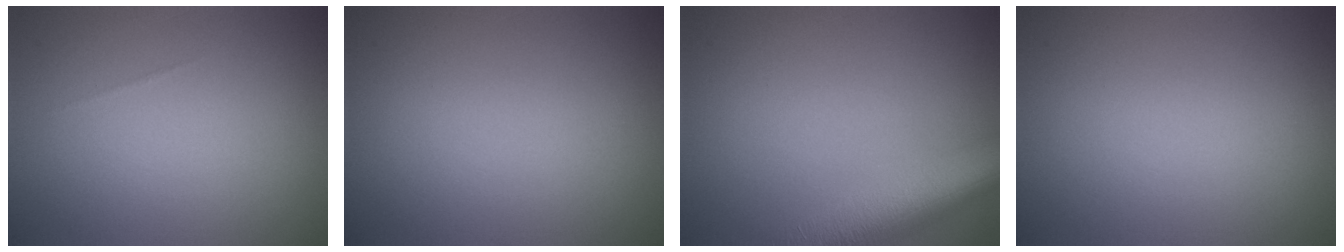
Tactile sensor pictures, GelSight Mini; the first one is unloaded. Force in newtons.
{"total": 0.0}
{"total": 8.9, "press": 8.8, "slide": 0.7}
{"total": 0.0}